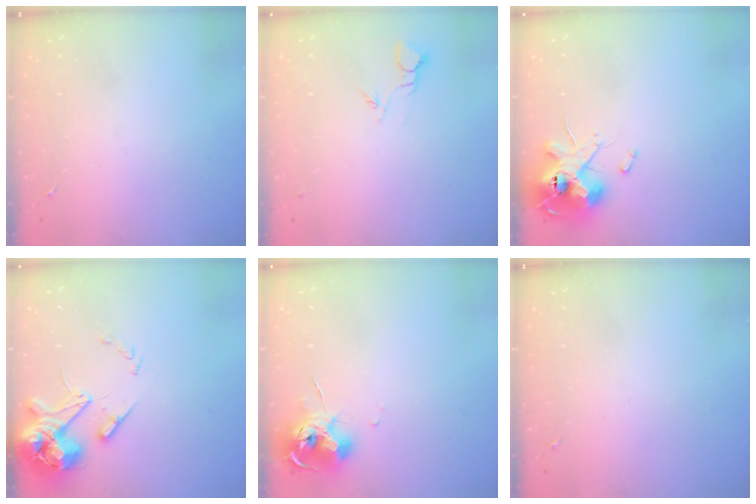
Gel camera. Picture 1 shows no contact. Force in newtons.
{"total": 2.7, "press": 2.7, "slide": 0.3}
{"total": 11.8, "press": 11.7, "slide": 1.6}
{"total": 13.7, "press": 13.5, "slide": 2.2}
{"total": 10.5, "press": 10.4, "slide": 1.4}
{"total": 0.0}